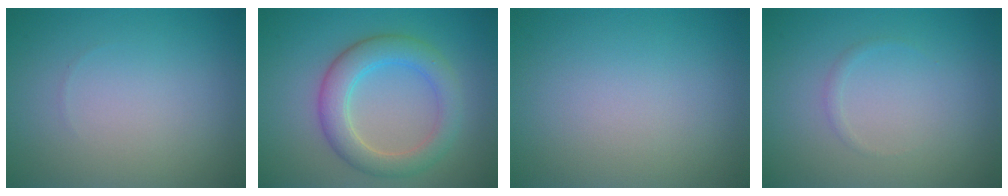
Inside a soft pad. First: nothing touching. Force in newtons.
{"total": 4.8, "press": 4.8, "slide": 0.1}
{"total": 0.0}
{"total": 0.6, "press": 0.6, "slide": 0.1}